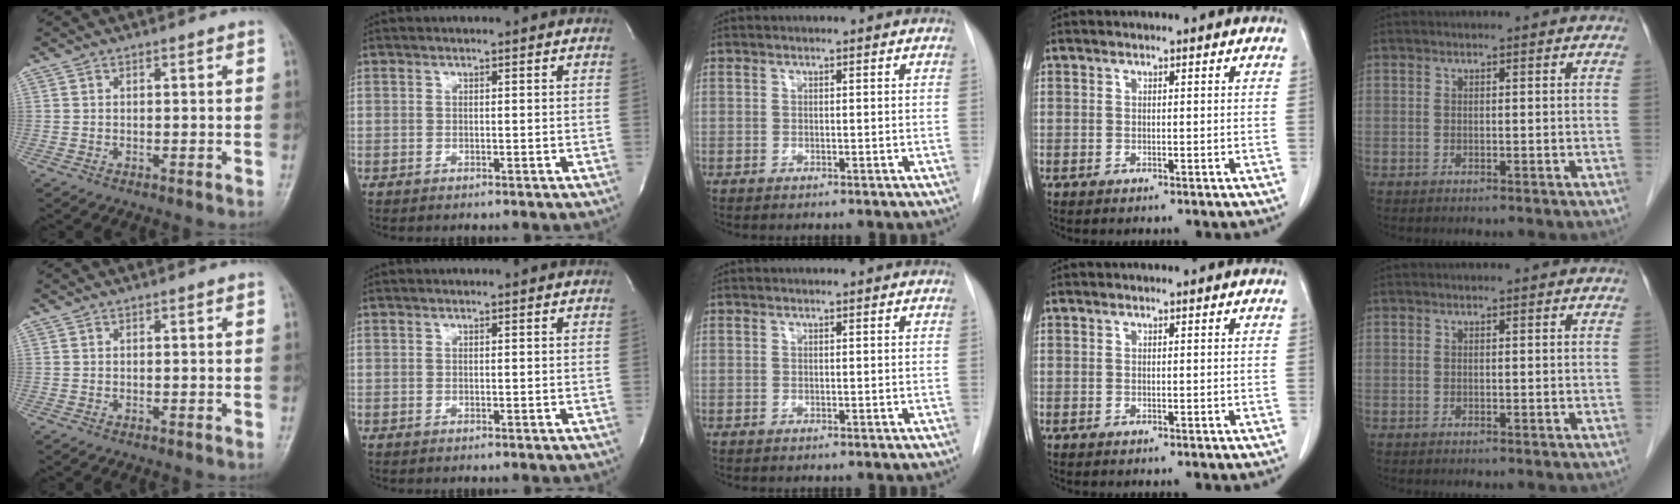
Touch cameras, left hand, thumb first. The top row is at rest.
{}